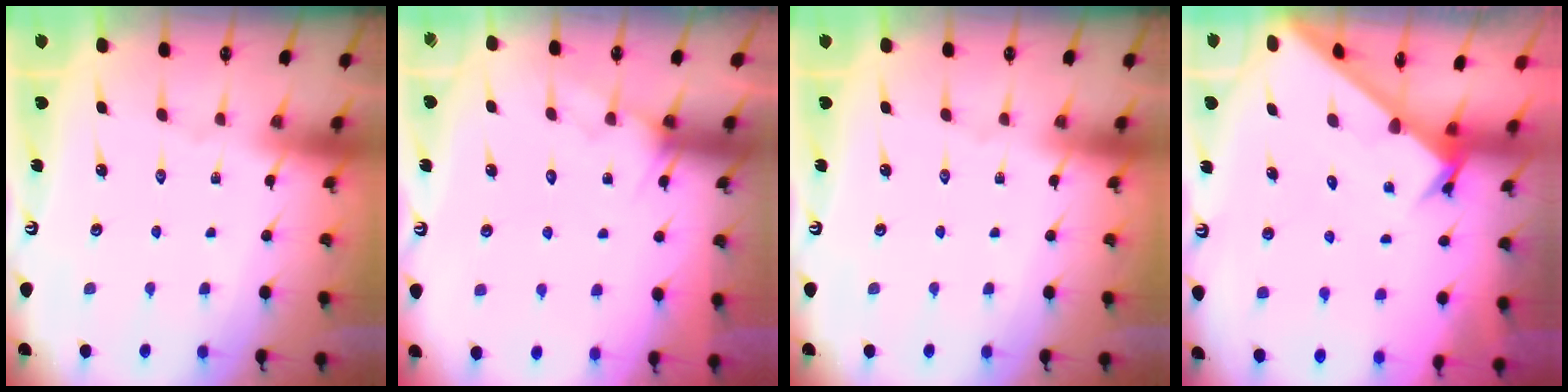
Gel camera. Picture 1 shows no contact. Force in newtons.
{"total": 5.4, "press": 5.3, "slide": 0.5}
{"total": 0.0}
{"total": 2.2, "press": 2.2, "slide": 0.1}